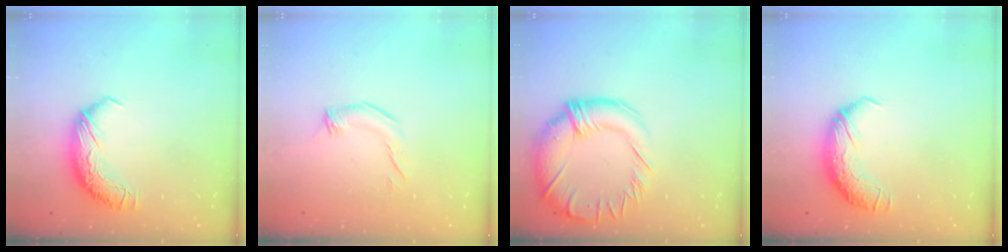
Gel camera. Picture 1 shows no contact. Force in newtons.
{"total": 4.1, "press": 4.0, "slide": 0.7}
{"total": 6.8, "press": 6.0, "slide": 3.2}
{"total": 1.8, "press": 0.7, "slide": 1.6}